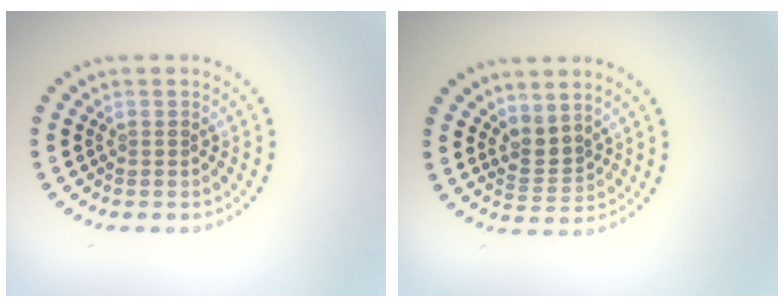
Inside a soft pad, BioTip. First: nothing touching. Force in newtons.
{"total": 2.3, "press": 1.5, "slide": 1.7}